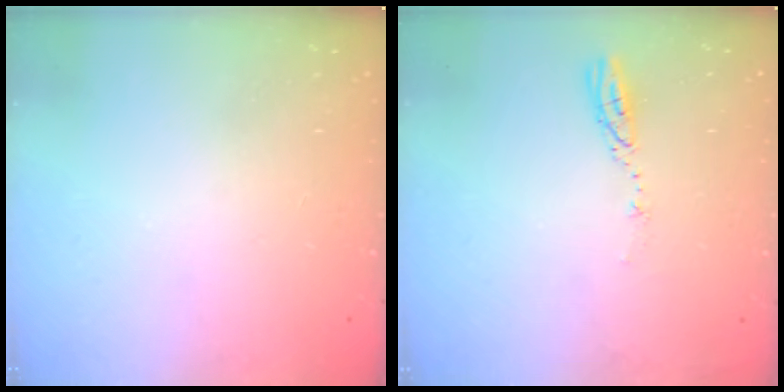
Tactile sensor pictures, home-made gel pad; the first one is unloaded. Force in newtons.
{"total": 3.8, "press": 3.8, "slide": 0.4}